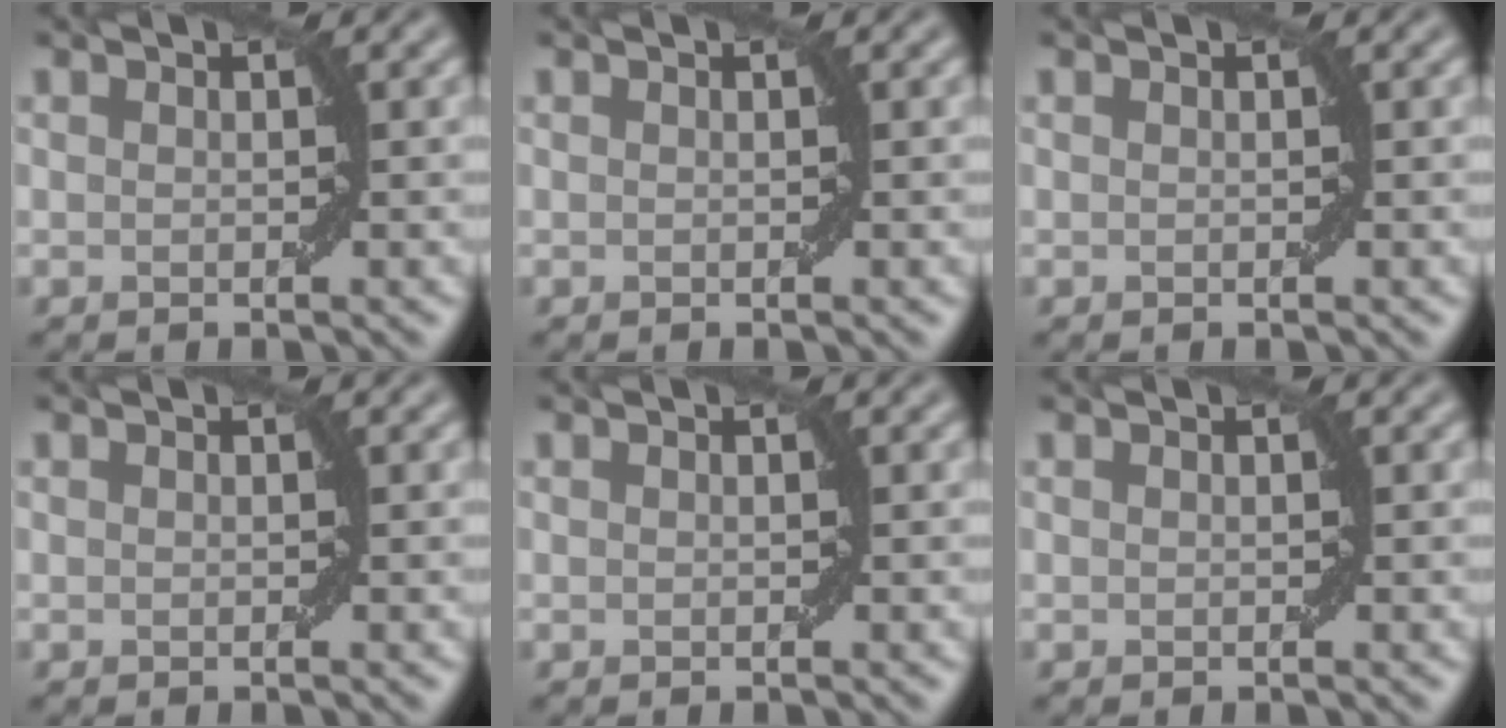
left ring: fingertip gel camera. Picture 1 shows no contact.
{"total": 0.0}
{"total": 0.0}
{"total": 0.0}
{"total": 0.0}
{"total": 0.0}